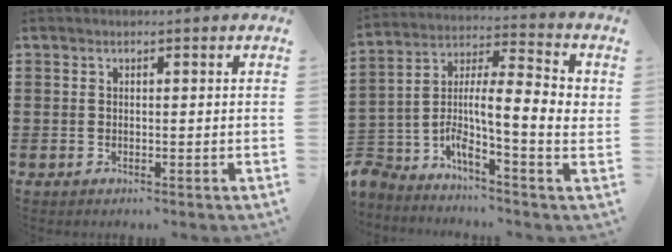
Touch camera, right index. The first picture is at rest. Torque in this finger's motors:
{"motor_torque": [0.99, -0.73, 0.90, 0.21]}